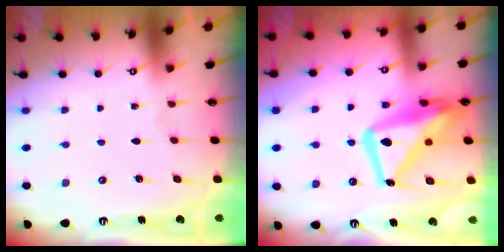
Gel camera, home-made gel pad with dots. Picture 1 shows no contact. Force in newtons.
{"total": 17.5, "press": 17.4, "slide": 1.7}